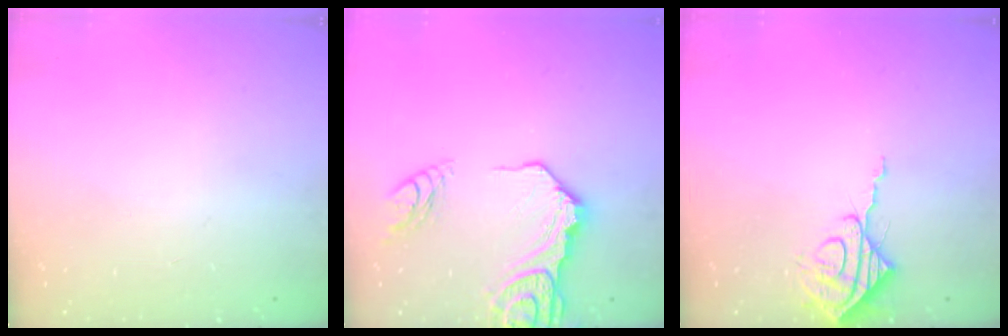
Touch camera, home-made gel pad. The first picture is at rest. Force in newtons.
{"total": 15.1, "press": 15.1, "slide": 1.5}
{"total": 8.4, "press": 8.3, "slide": 0.7}